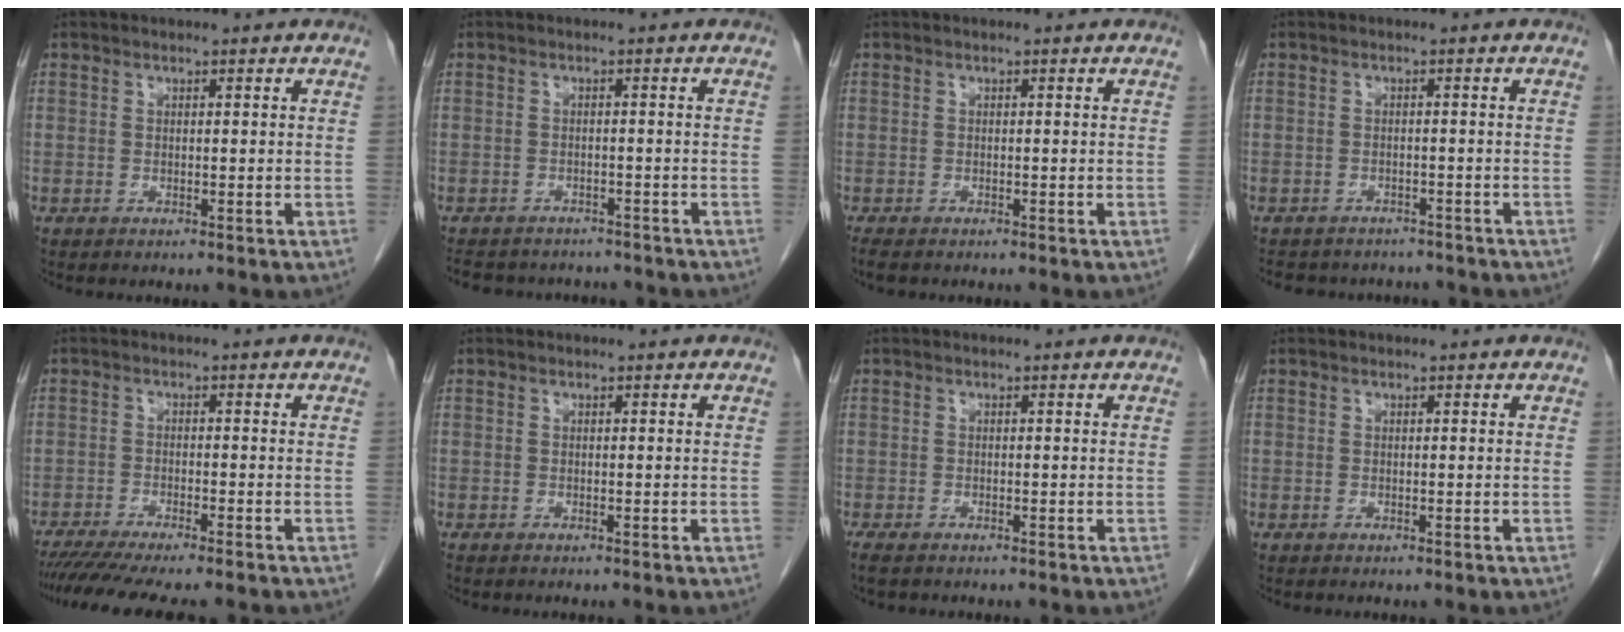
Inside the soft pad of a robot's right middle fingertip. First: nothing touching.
{"total": 9.5, "force": [-8.6, 3.4, 2.1], "torque": [-0.039, 0.008, -0.107]}
{"total": 2.2, "force": [-1.7, 0.7, 1.1], "torque": [-0.021, -0.008, -0.026]}
{"total": 8.4, "force": [-7.7, 3.2, 1.4], "torque": [-0.021, 0.010, -0.093]}
{"total": 11.0, "force": [-9.5, 0.4, 5.6], "torque": [-0.068, -0.020, -0.146]}
{"total": 0.0}
{"total": 2.3, "force": [-1.8, 0.8, 1.2], "torque": [-0.027, -0.009, -0.026]}
{"total": 0.0}